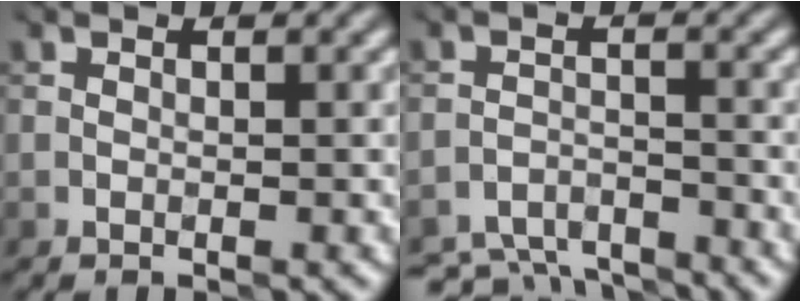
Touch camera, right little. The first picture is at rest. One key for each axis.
{"total": 5.7, "fx": -5.4, "fy": 1.5, "fz": 1.1, "tx": -0.024, "ty": -0.022, "tz": -0.095}